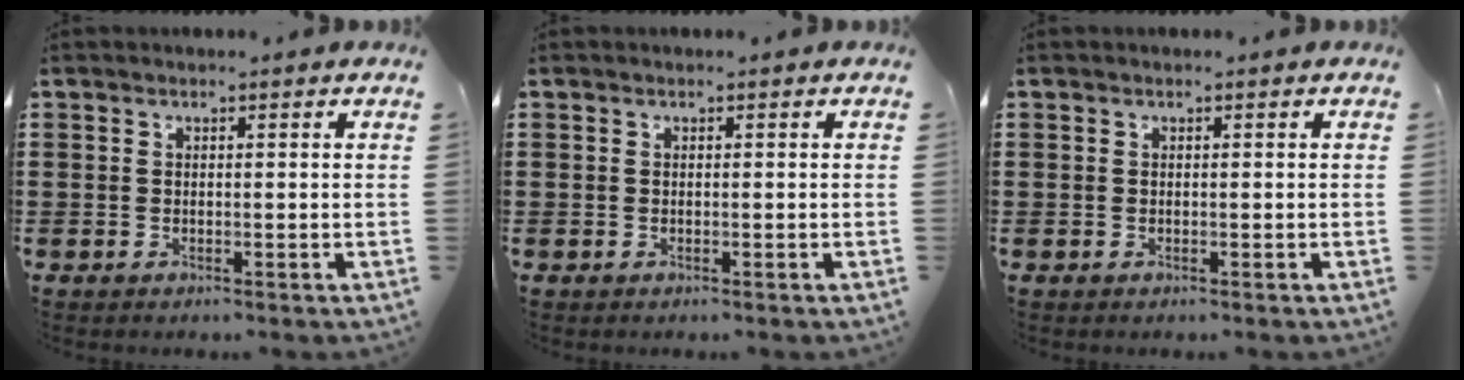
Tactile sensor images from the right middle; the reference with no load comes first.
{"total": 0.0}
{"total": 0.0}